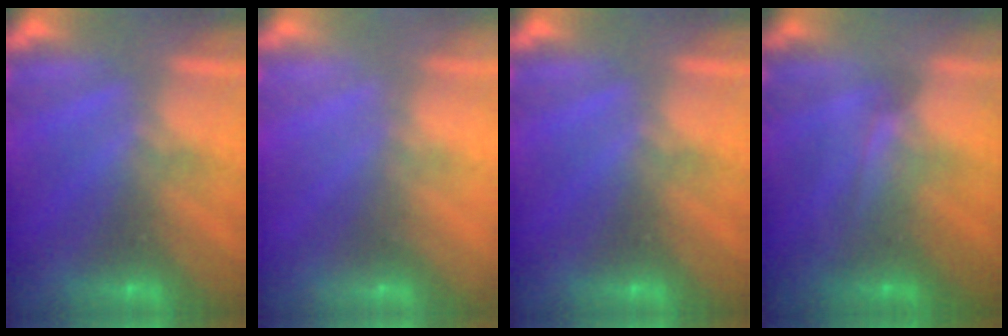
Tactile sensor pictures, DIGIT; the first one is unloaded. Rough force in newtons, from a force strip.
{"total": 2.0}
{"total": 0.0}
{"total": 1.6}